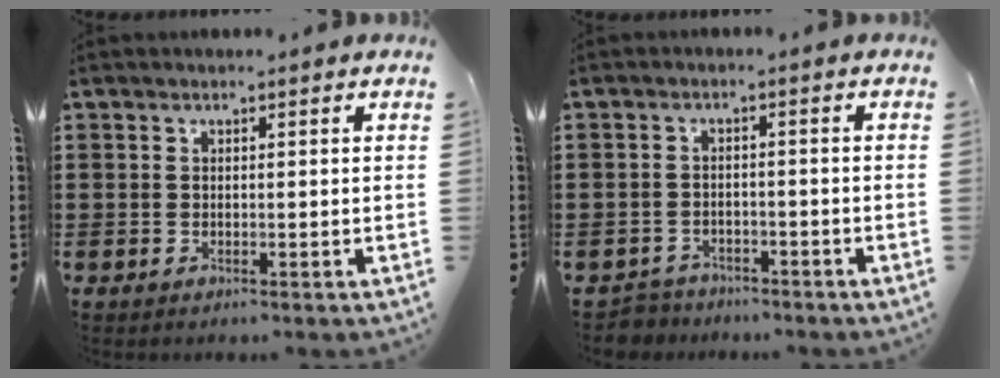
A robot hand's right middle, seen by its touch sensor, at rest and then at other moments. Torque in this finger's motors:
{"motor_torque": [1.92, 0.22, -0.06, 0.00]}